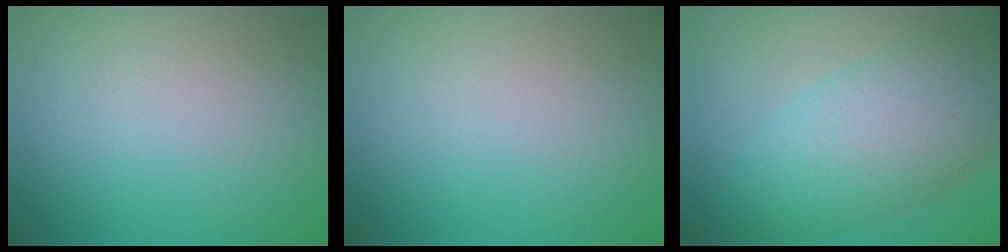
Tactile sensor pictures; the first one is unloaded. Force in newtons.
{"total": 0.0}
{"total": 8.1, "press": 8.1, "slide": 0.3}